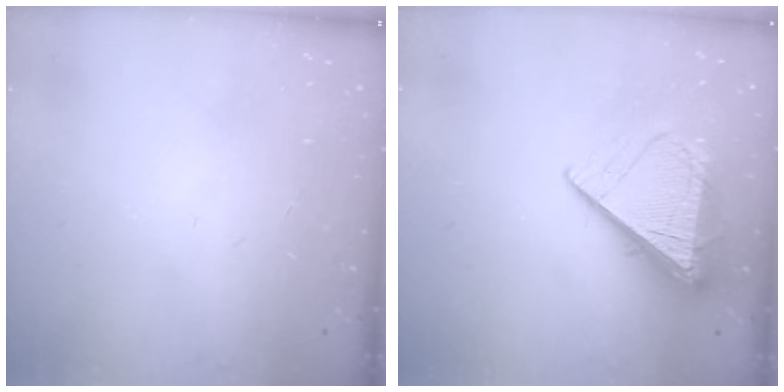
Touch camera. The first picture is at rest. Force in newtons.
{"total": 9.0, "press": 8.9, "slide": 1.3}